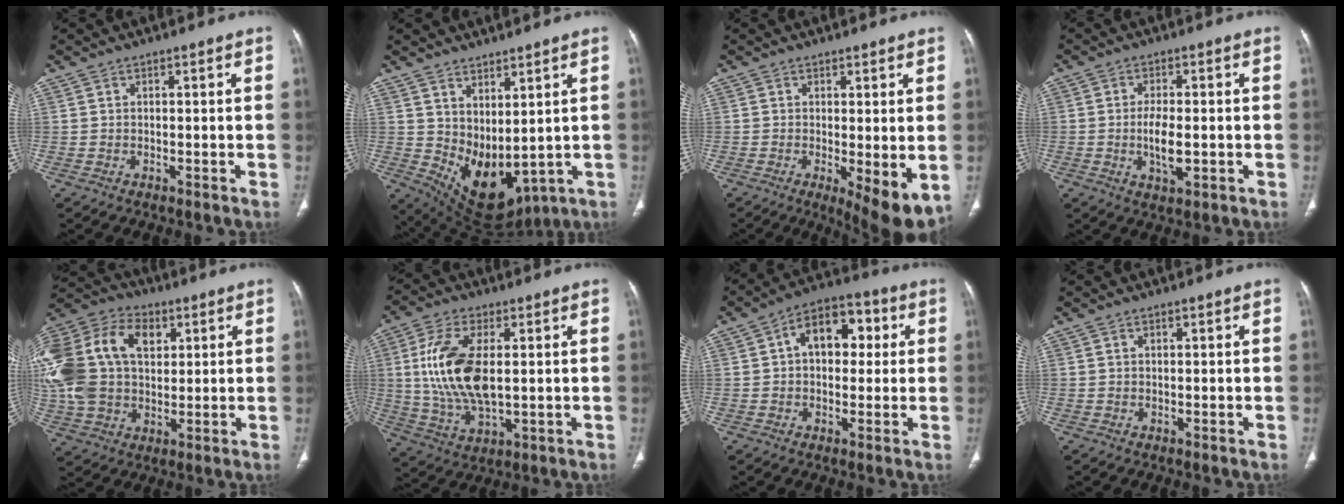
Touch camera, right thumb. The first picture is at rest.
{"total": 12.1, "force": [2.0, 6.5, 10.0], "torque": [-0.151, -0.032, 0.071]}
{"total": 8.3, "force": [-1.4, 2.5, 7.8], "torque": [-0.116, -0.026, -0.017]}
{"total": 6.0, "force": [-0.9, 2.7, 5.3], "torque": [-0.092, -0.006, -0.014]}
{"total": 26.5, "force": [6.5, 18.1, 18.3], "torque": [-0.411, 0.046, 0.126]}
{"total": 15.2, "force": [1.8, 7.5, 13.1], "torque": [-0.267, -0.010, 0.041]}
{"total": 11.2, "force": [2.2, 7.5, 8.1], "torque": [-0.083, 0.026, 0.024]}
{"total": 0.6, "force": [0.2, 0.4, 0.4], "torque": [-0.007, -0.001, 0.004]}